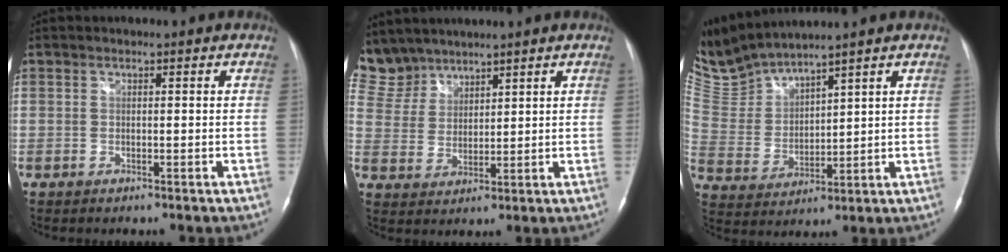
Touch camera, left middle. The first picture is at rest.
{"total": 7.9, "force": [7.2, 3.3, 0.0], "torque": [-0.008, 0.011, 0.161]}
{"total": 9.4, "force": [9.2, -0.2, 1.5], "torque": [-0.062, 0.007, 0.209]}